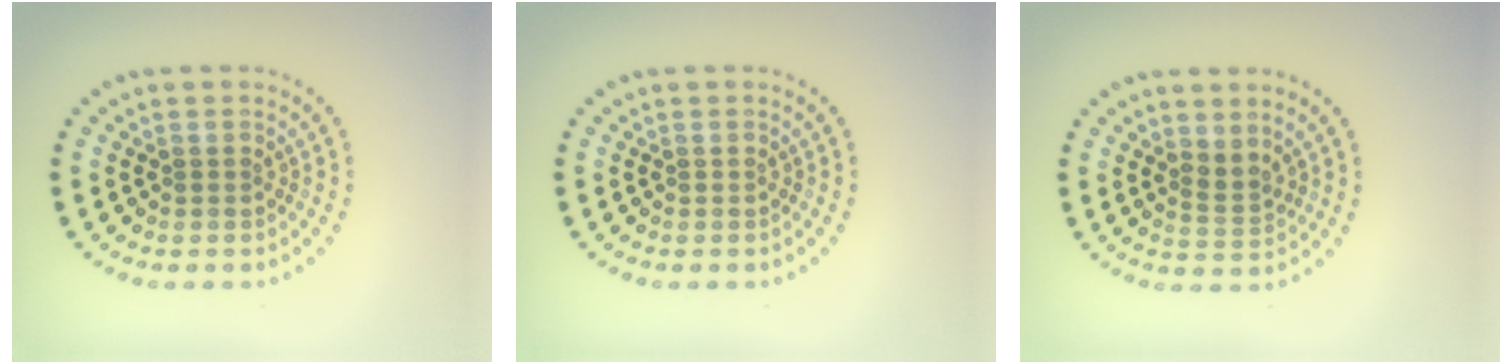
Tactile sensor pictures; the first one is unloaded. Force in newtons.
{"total": 0.0}
{"total": 1.8, "press": 1.3, "slide": 1.1}